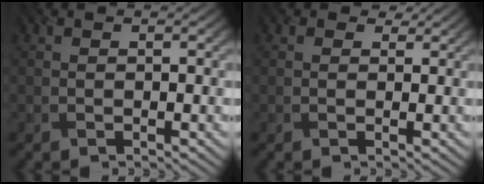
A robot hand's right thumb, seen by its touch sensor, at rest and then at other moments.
{"total": 1.0, "force": [0.7, 0.7, -0.3], "torque": [0.002, -0.006, 0.012]}